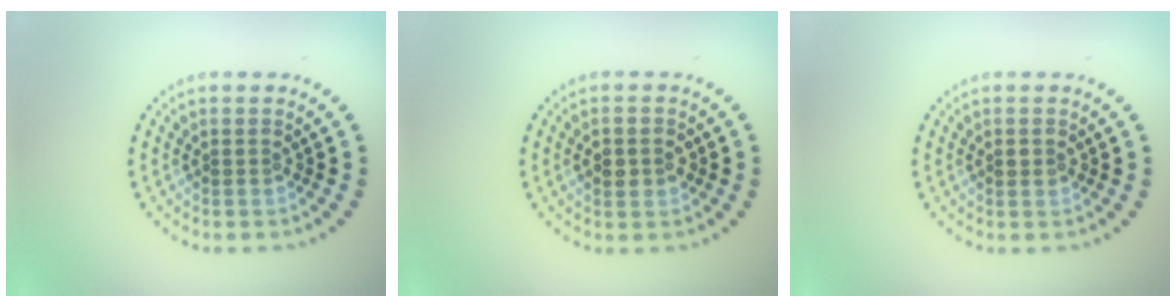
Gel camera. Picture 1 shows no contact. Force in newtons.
{"total": 2.7, "press": 2.7, "slide": 0.2}
{"total": 1.2, "press": 1.2, "slide": 0.2}